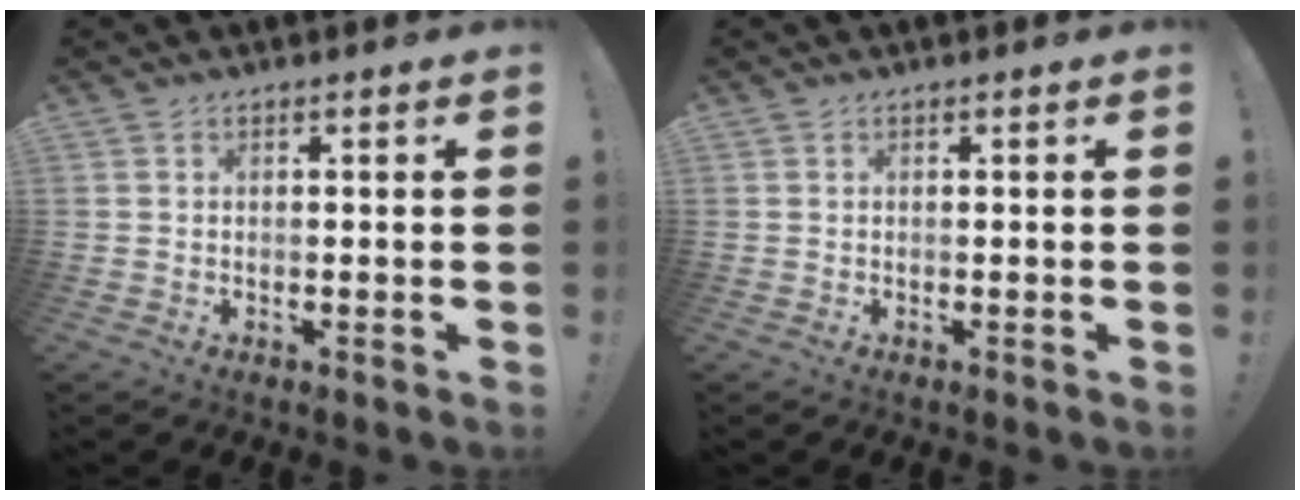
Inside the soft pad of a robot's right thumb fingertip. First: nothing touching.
{"total": 0.0}